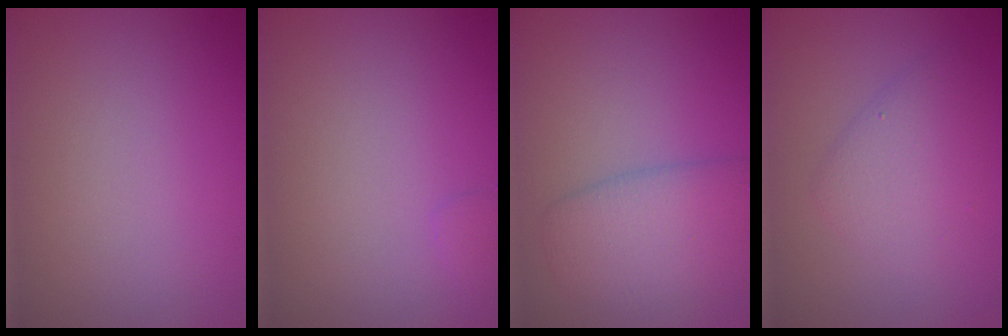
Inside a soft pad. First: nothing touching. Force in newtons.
{"total": 0.7, "press": 0.7, "slide": 0.0}
{"total": 4.2, "press": 4.2, "slide": 0.1}
{"total": 2.9, "press": 2.9, "slide": 0.2}